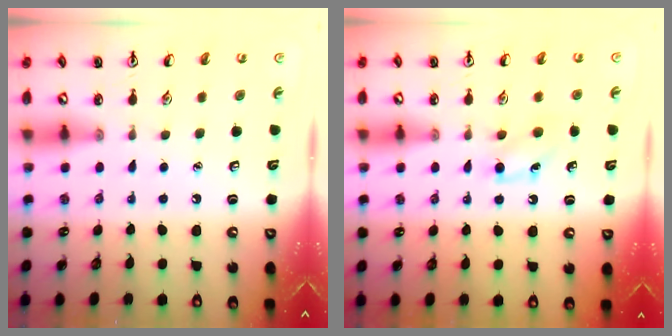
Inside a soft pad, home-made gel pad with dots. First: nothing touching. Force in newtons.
{"total": 7.4, "press": 7.2, "slide": 1.6}